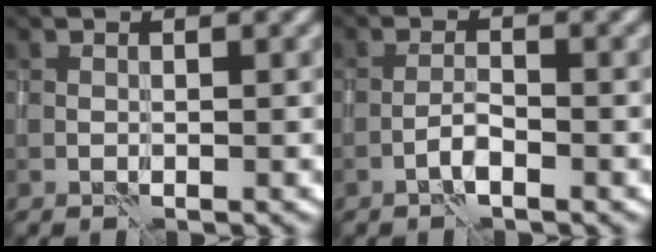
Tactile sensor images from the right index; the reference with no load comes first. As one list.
[{"total": 1.6, "force": [-1.1, 0.1, 1.1], "torque": [-0.021, 0.006, -0.024]}]